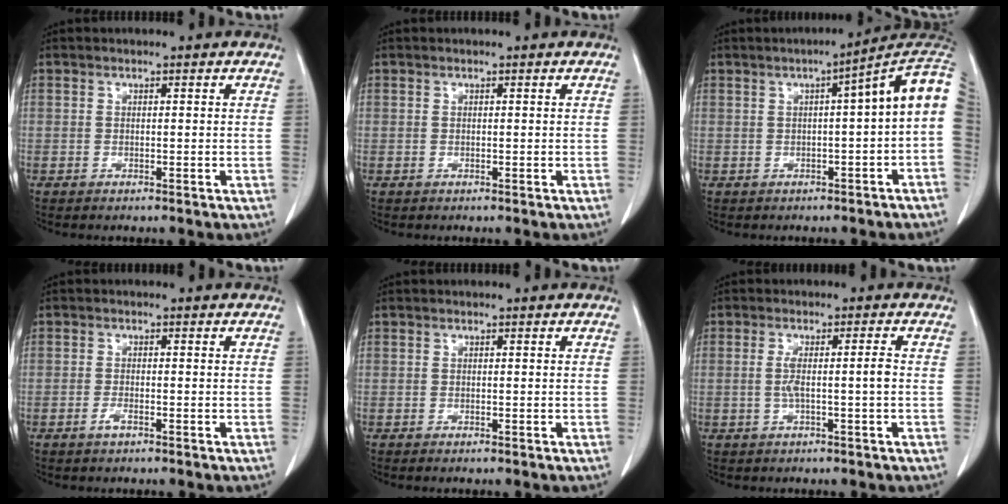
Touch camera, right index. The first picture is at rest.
{"total": 0.0}
{"total": 8.7, "force": [1.1, 0.5, 8.6], "torque": [-0.102, 0.036, 0.002]}
{"total": 1.3, "force": [-0.8, 0.3, 1.0], "torque": [-0.018, 0.001, -0.016]}
{"total": 0.0}
{"total": 3.5, "force": [-0.5, -0.3, 3.4], "torque": [-0.066, 0.005, -0.005]}